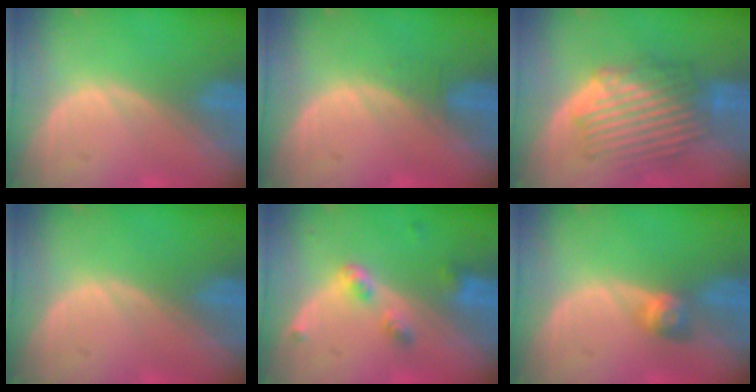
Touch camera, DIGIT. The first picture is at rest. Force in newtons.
{"total": 1.0, "press": 0.9, "slide": 0.3}
{"total": 8.4, "press": 8.0, "slide": 2.5}
{"total": 0.0}
{"total": 4.2, "press": 3.8, "slide": 1.7}
{"total": 2.9, "press": 2.5, "slide": 1.4}